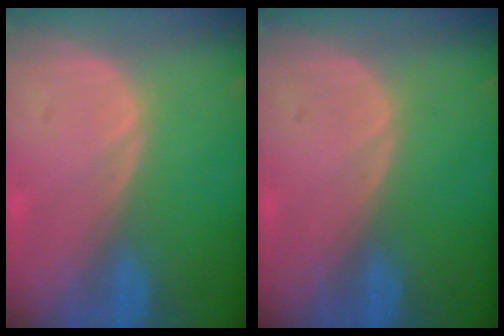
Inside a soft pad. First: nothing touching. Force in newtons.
{"total": 0.0}